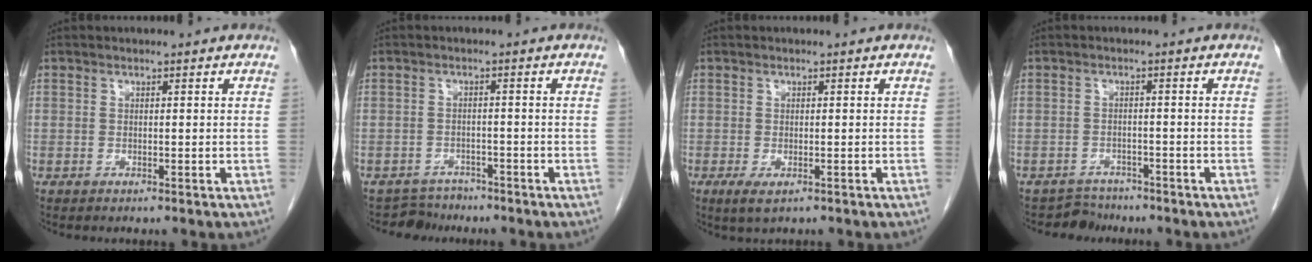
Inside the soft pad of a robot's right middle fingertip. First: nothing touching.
{"total": 3.2, "force": [-2.7, 1.3, -1.0], "torque": [0.014, 0.001, -0.046]}
{"total": 2.3, "force": [-1.2, 0.8, 1.8], "torque": [-0.032, -0.006, -0.016]}
{"total": 2.8, "force": [-2.4, 1.0, -1.0], "torque": [0.017, 0.000, -0.041]}